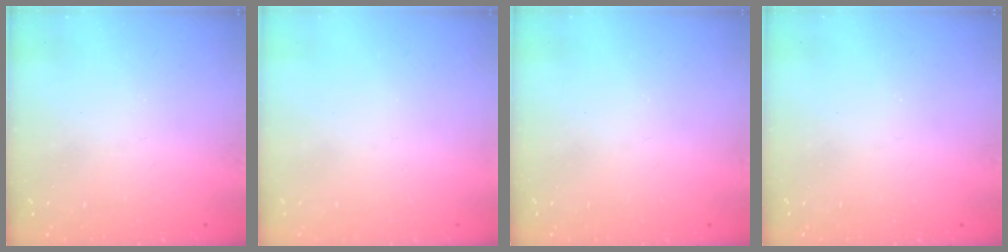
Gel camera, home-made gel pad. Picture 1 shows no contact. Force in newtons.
{"total": 0.0}
{"total": 0.0}
{"total": 0.0}